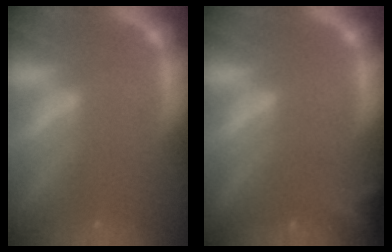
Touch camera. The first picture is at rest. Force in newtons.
{"total": 2.9}